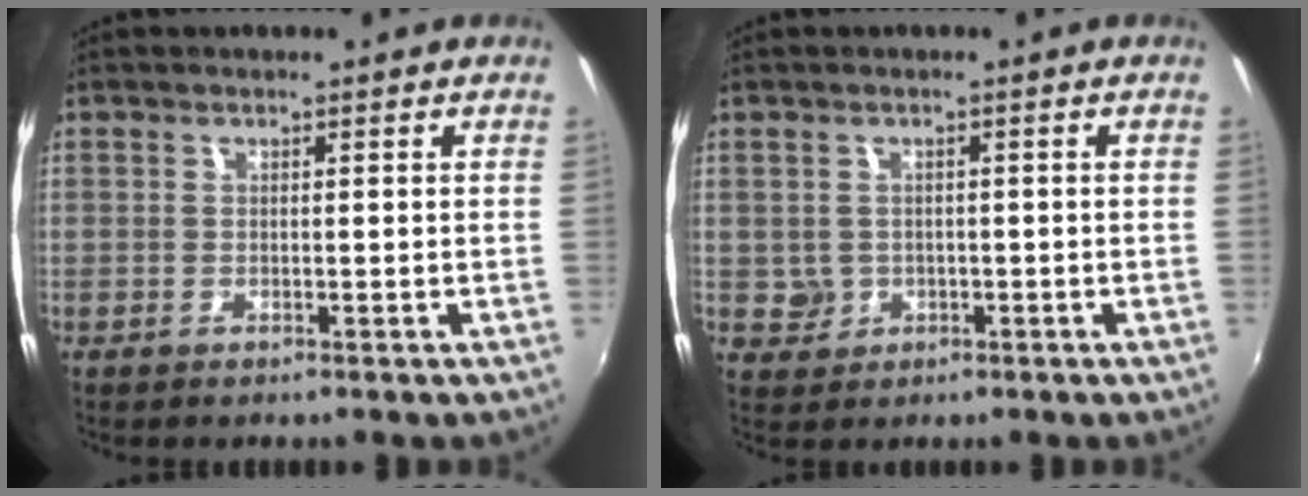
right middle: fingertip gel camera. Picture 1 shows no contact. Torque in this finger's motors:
{"motor_torque": [0.21, 0.02, 0.00, 0.00]}